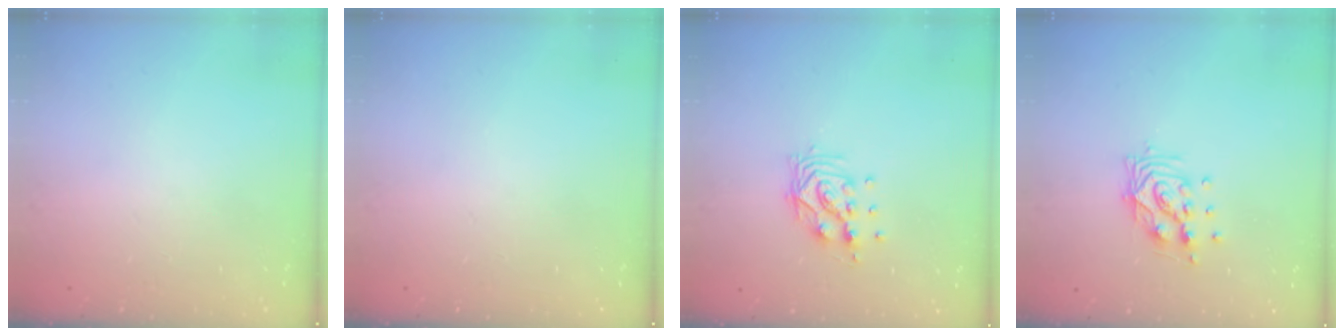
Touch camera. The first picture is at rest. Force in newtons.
{"total": 0.0}
{"total": 9.8, "press": 9.8, "slide": 0.7}
{"total": 10.6, "press": 10.5, "slide": 0.8}